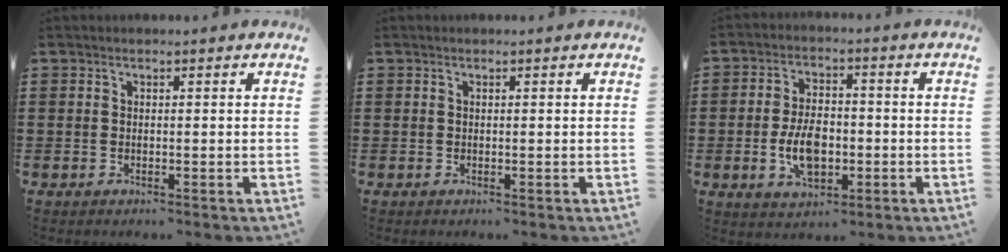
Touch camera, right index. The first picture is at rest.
{"total": 0.0}
{"total": 7.4, "force": [-1.6, 4.4, 5.7], "torque": [-0.112, 0.004, -0.033]}